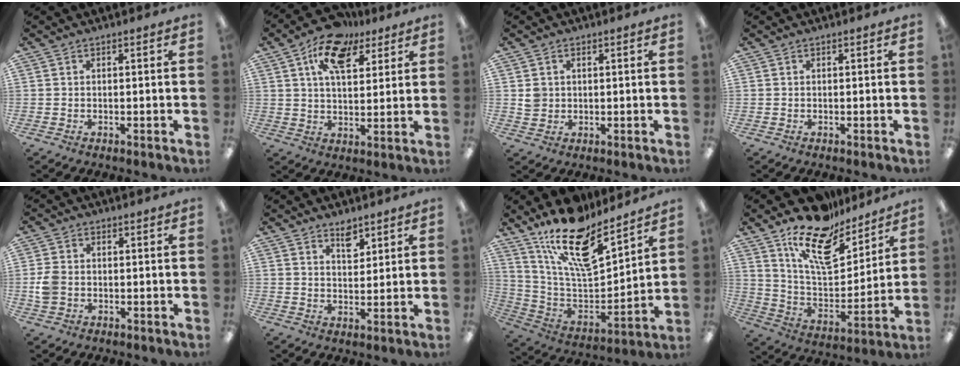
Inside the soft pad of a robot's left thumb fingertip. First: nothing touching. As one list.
[{"total": 12.5, "force": [7.1, 6.3, 8.2], "torque": [-0.133, -0.022, 0.124]}, {"total": 2.9, "force": [0.7, 2.7, 0.7], "torque": [-0.009, 0.001, 0.010]}, {"total": 0.0}, {"total": 5.0, "force": [-0.6, 4.0, 2.9], "torque": [-0.065, 0.006, -0.010]}, {"total": 5.0, "force": [3.7, 2.4, 2.2], "torque": [-0.012, -0.026, 0.061]}, {"total": 19.6, "force": [15.0, 6.4, 10.9], "torque": [-0.192, -0.108, 0.262]}, {"total": 18.1, "force": [13.1, 7.9, 9.7], "torque": [-0.171, -0.082, 0.228]}]